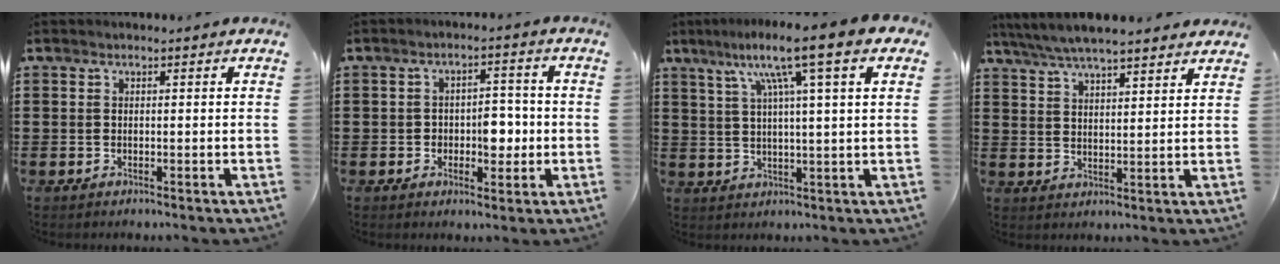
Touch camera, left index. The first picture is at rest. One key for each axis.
{"total": 5.0, "fx": -0.9, "fy": 3.3, "fz": 3.6, "tx": -0.056, "ty": 0.003, "tz": -0.024}
{"total": 10.8, "fx": 5.9, "fy": 0.4, "fz": 9.1, "tx": -0.182, "ty": -0.006, "tz": 0.090}
{"total": 5.4, "fx": 5.0, "fy": 0.5, "fz": 2.0, "tx": -0.055, "ty": -0.015, "tz": 0.088}